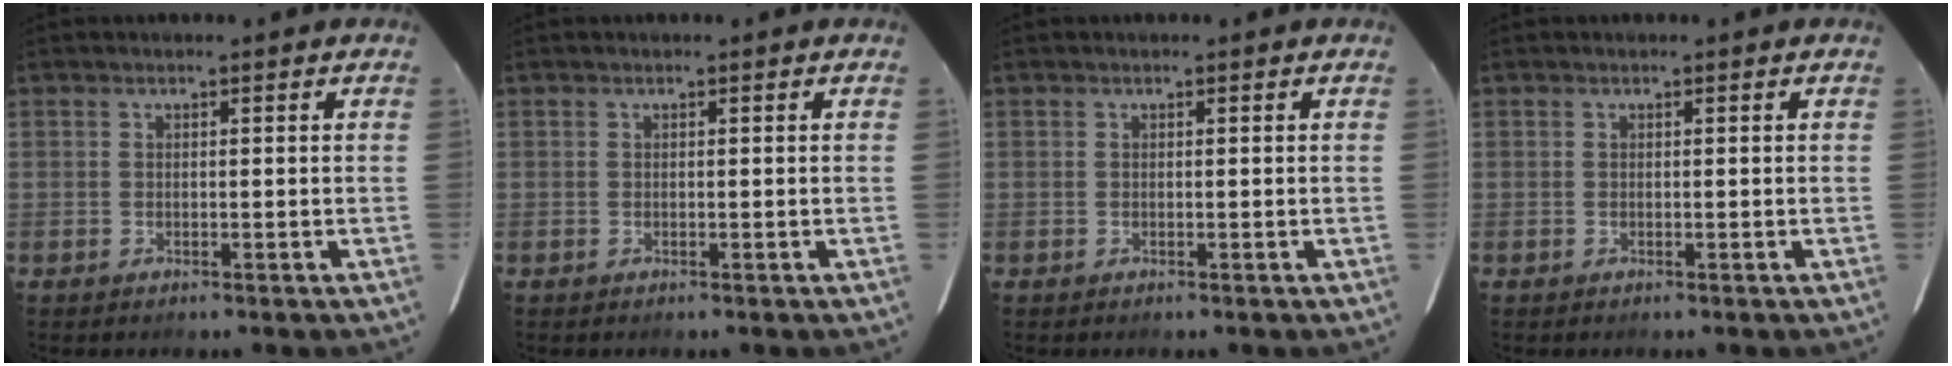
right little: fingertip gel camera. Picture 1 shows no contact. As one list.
[{"total": 0.0}, {"total": 0.0}, {"total": 0.0}]